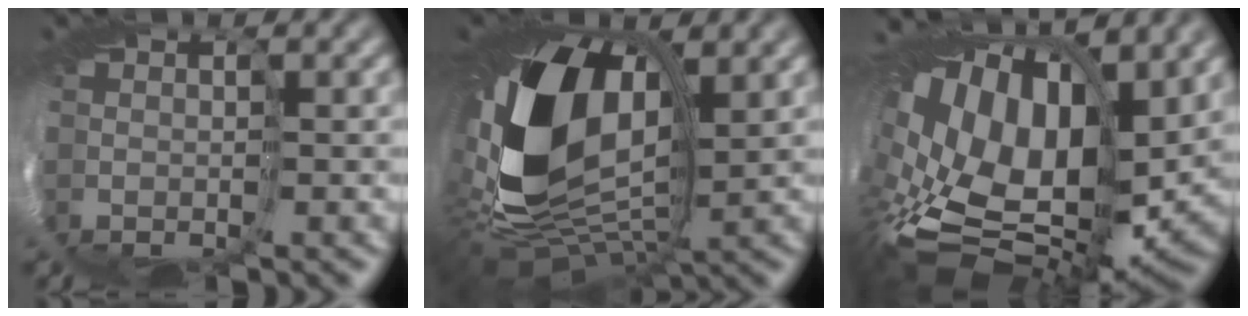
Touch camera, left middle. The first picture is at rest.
{"total": 14.0, "force": [1.2, 8.9, 10.8], "torque": [-0.264, -0.022, 0.026]}
{"total": 14.4, "force": [2.0, 8.9, 11.1], "torque": [-0.238, -0.016, 0.059]}